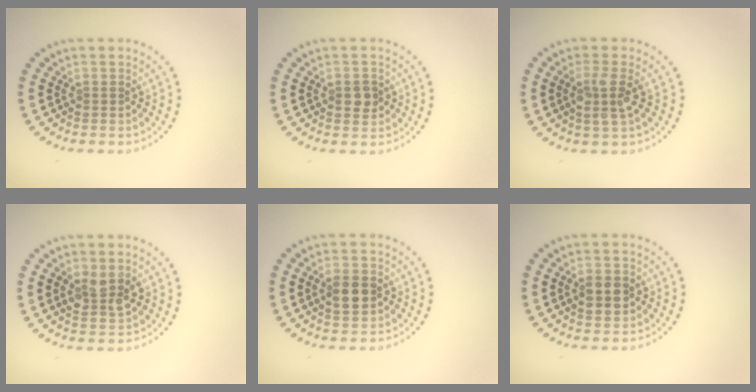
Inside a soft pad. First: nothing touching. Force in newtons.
{"total": 1.6, "press": 1.6, "slide": 0.1}
{"total": 2.6, "press": 2.2, "slide": 1.3}
{"total": 2.8, "press": 2.7, "slide": 0.6}
{"total": 2.7, "press": 2.7, "slide": 0.1}
{"total": 2.8, "press": 2.8, "slide": 0.1}